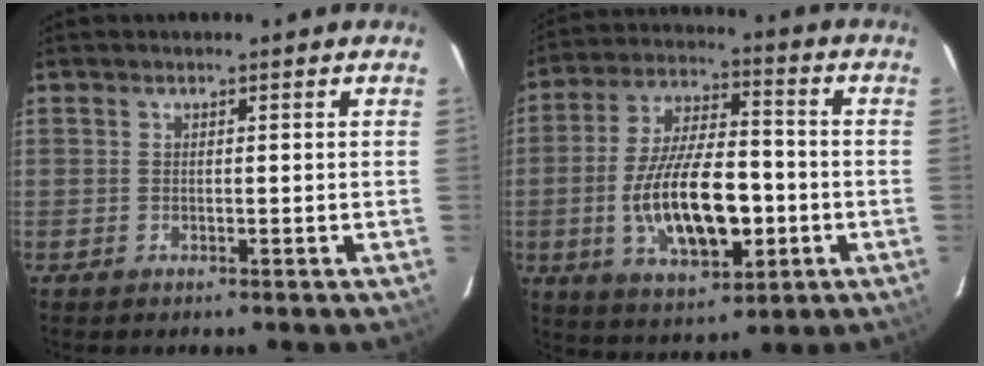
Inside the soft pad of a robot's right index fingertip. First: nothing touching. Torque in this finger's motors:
{"motor_torque": [1.26, -0.88, 1.05, 0.21]}